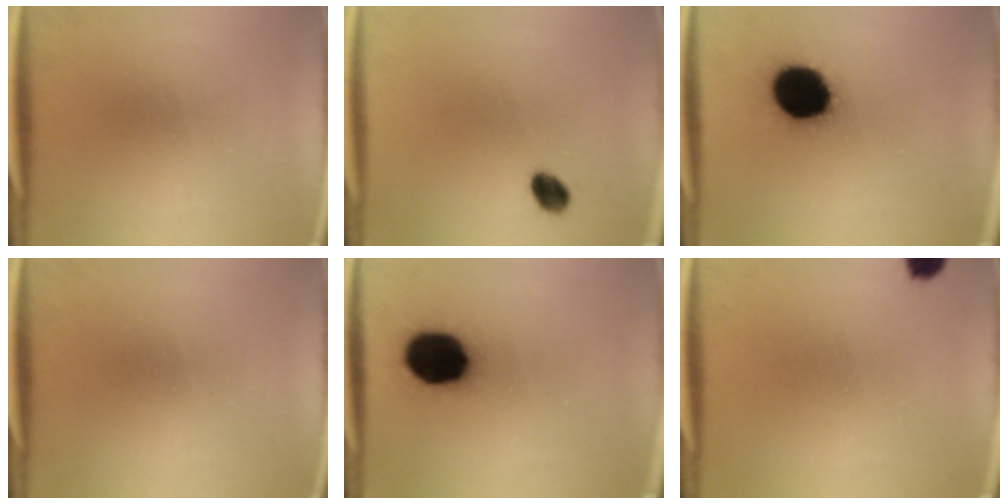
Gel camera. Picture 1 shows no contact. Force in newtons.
{"total": 3.8}
{"total": 19.1}
{"total": 0.0}
{"total": 17.2}
{"total": 2.8}